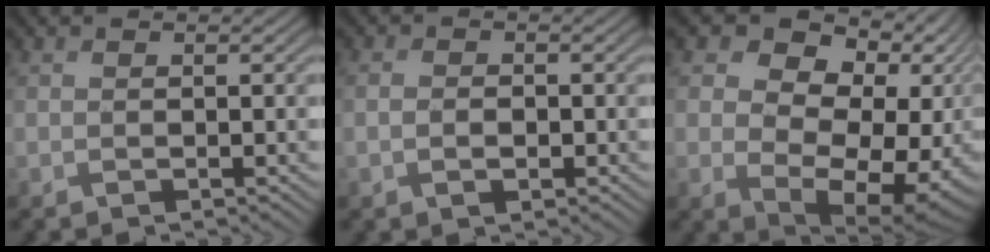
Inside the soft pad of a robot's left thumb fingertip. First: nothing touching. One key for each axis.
{"total": 2.1, "fx": -0.9, "fy": 1.4, "fz": 1.4, "tx": -0.025, "ty": -0.003, "tz": -0.016}
{"total": 15.1, "fx": 1.9, "fy": 10.3, "fz": 10.8, "tx": -0.153, "ty": -0.002, "tz": 0.036}